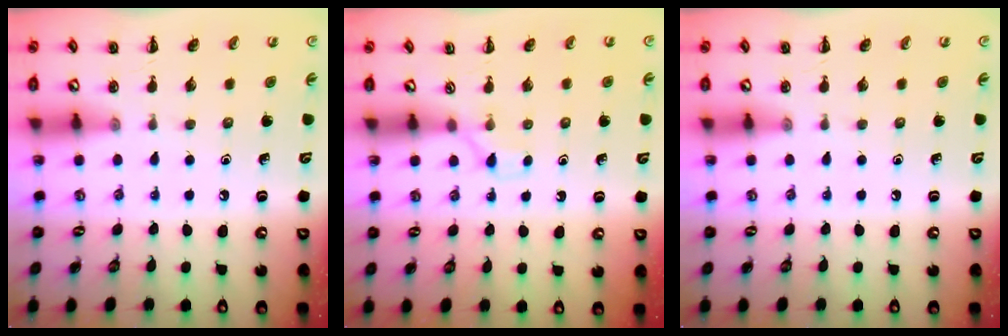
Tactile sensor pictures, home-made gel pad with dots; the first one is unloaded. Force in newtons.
{"total": 2.5, "press": 2.3, "slide": 1.0}
{"total": 0.0}